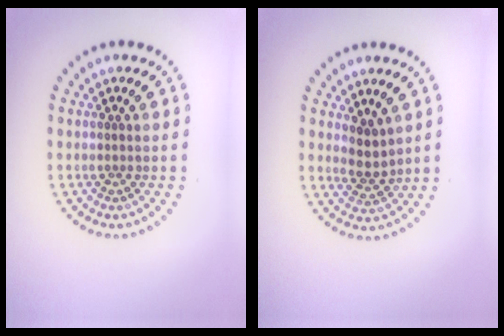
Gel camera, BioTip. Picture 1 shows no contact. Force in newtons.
{"total": 2.5, "press": 1.9, "slide": 1.5}